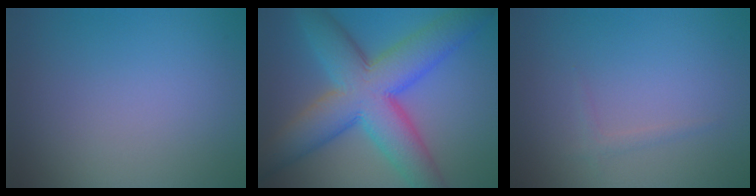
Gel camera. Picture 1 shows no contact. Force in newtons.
{"total": 11.7, "press": 11.7, "slide": 0.2}
{"total": 0.8, "press": 0.8, "slide": 0.1}